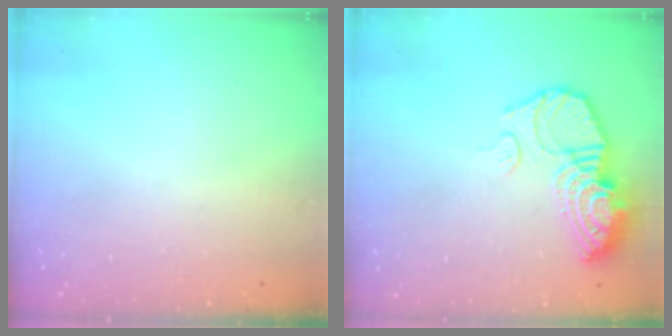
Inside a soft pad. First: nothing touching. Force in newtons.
{"total": 13.5, "press": 13.4, "slide": 1.4}